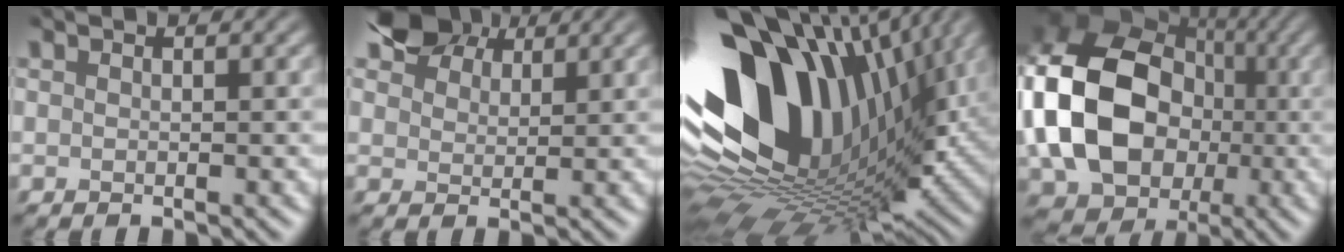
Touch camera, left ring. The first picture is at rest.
{"total": 5.0, "force": [3.5, 3.0, 2.1], "torque": [-0.046, 0.012, 0.053]}
{"total": 17.0, "force": [3.7, 10.9, 12.5], "torque": [-0.248, 0.023, 0.050]}
{"total": 14.5, "force": [-1.8, 11.4, 8.7], "torque": [-0.187, 0.002, -0.051]}